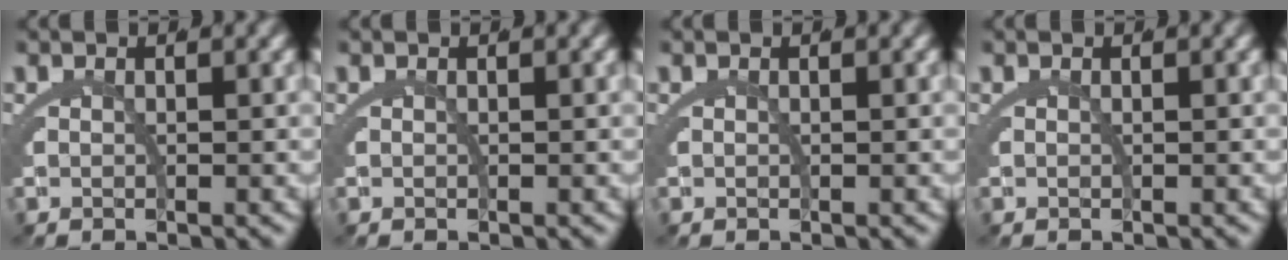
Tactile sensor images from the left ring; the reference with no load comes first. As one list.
[{"total": 0.0}, {"total": 0.0}, {"total": 0.0}]